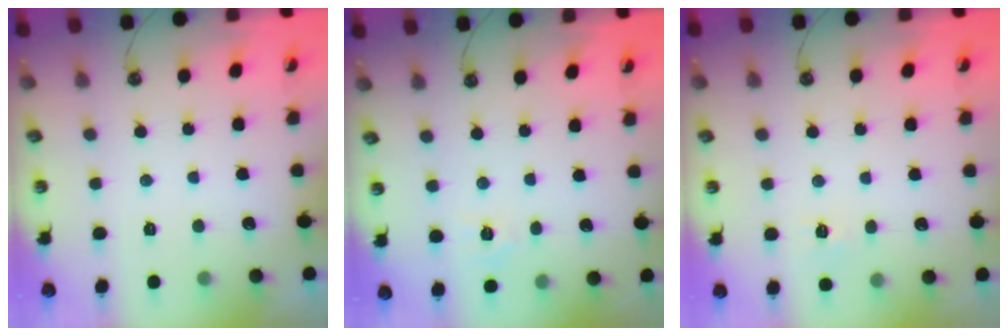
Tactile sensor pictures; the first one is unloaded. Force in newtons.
{"total": 3.9, "press": 3.9, "slide": 0.5}
{"total": 6.1, "press": 6.0, "slide": 0.6}